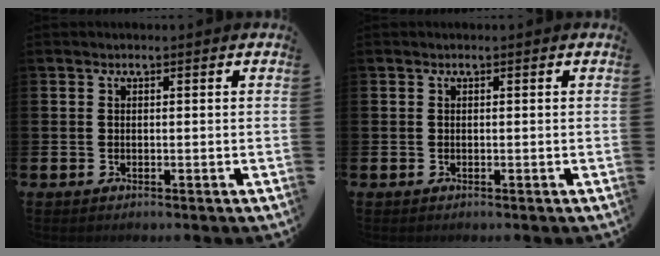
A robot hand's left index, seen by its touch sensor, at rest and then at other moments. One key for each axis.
{"total": 0.0}